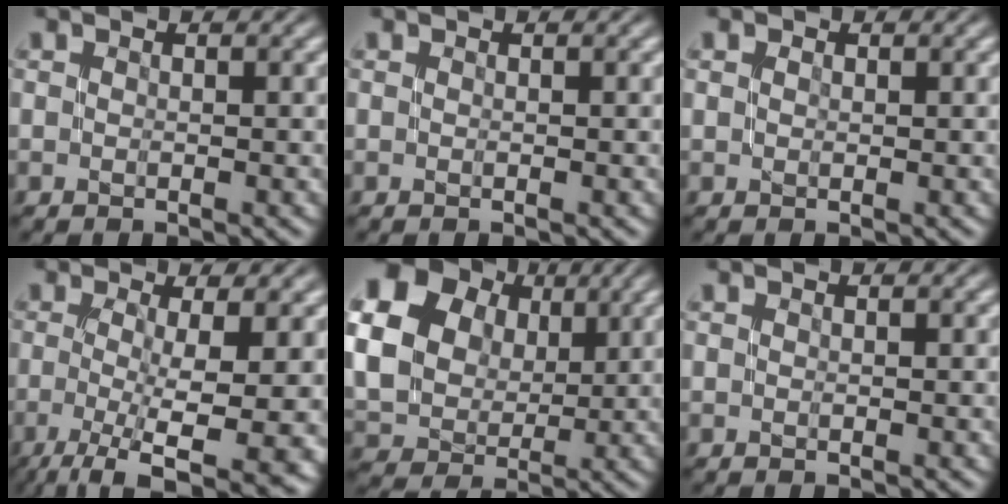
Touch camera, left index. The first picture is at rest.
{"total": 0.0}
{"total": 0.7, "force": [0.4, 0.5, 0.1], "torque": [-0.002, -0.002, 0.000]}
{"total": 9.2, "force": [-2.5, 2.2, 8.6], "torque": [-0.121, -0.019, -0.037]}
{"total": 20.3, "force": [6.4, 17.3, 8.5], "torque": [-0.226, 0.015, 0.100]}
{"total": 0.0}